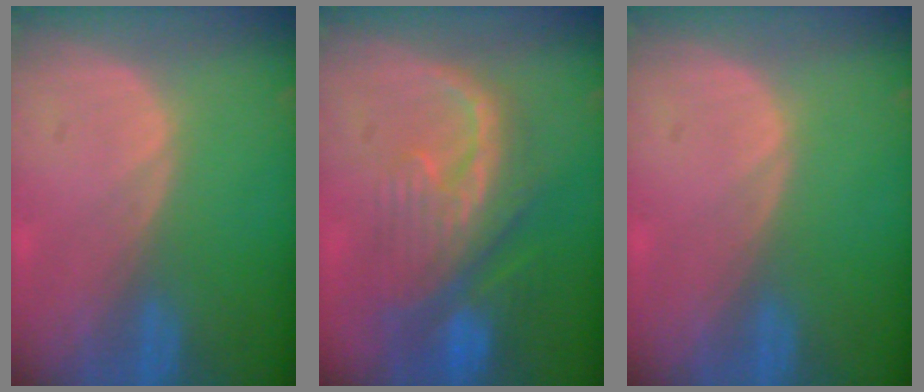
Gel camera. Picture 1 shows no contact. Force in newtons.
{"total": 10.3, "press": 9.1, "slide": 4.7}
{"total": 0.0}